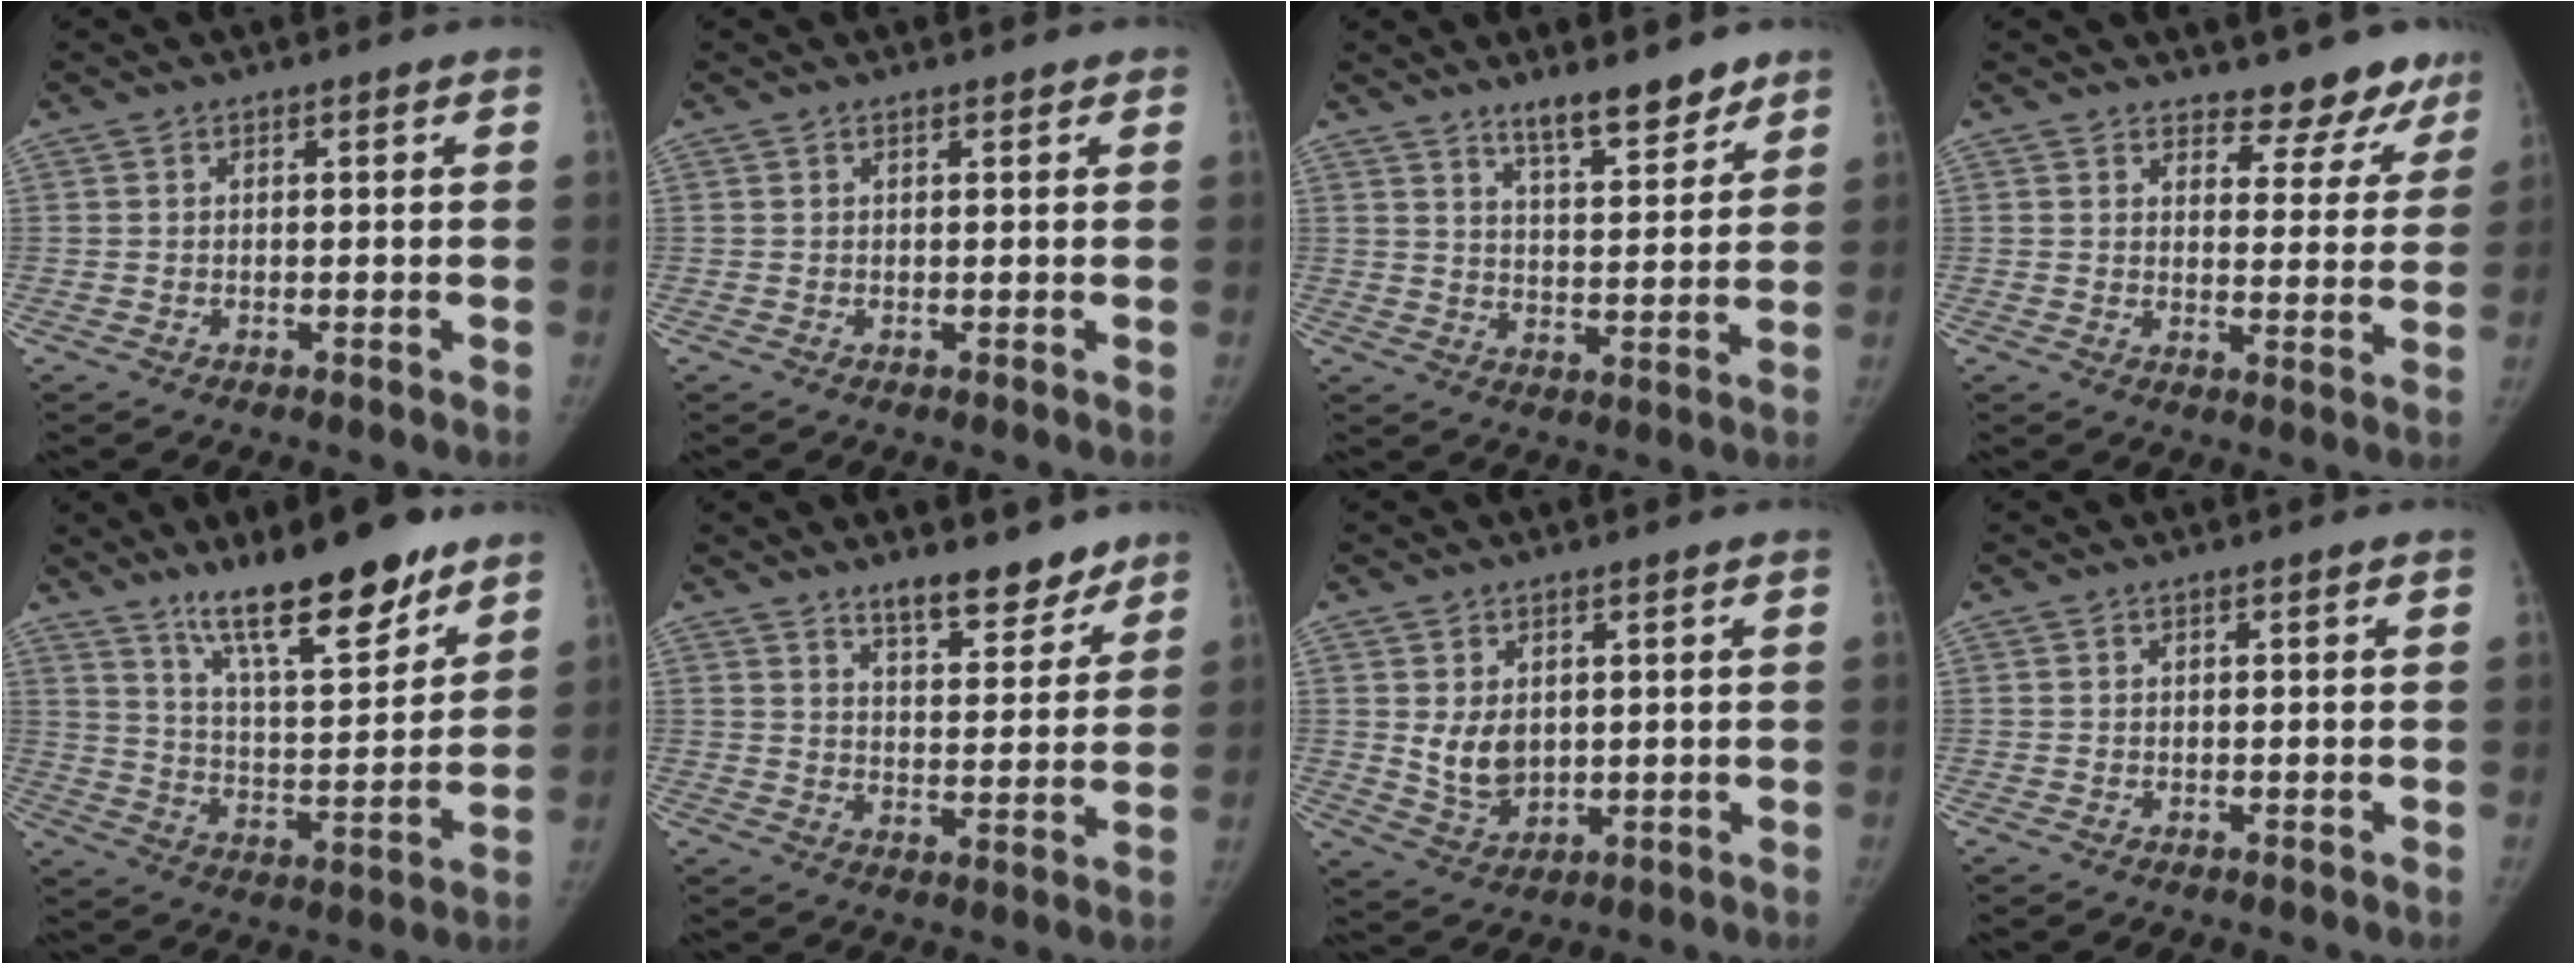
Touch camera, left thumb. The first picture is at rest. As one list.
[{"total": 0.7, "force": [0.5, 0.3, 0.1], "torque": [-0.003, -0.004, 0.006]}, {"total": 9.1, "force": [7.2, 2.6, 5.0], "torque": [-0.054, -0.056, 0.118]}, {"total": 9.6, "force": [8.4, 4.2, 1.8], "torque": [0.026, -0.060, 0.090]}, {"total": 18.0, "force": [13.1, 4.7, 11.5], "torque": [-0.146, -0.086, 0.220]}, {"total": 9.5, "force": [7.6, 3.5, 4.4], "torque": [-0.034, -0.056, 0.120]}, {"total": 6.3, "force": [1.2, 4.6, 4.2], "torque": [-0.056, -0.019, 0.038]}, {"total": 0.0}]